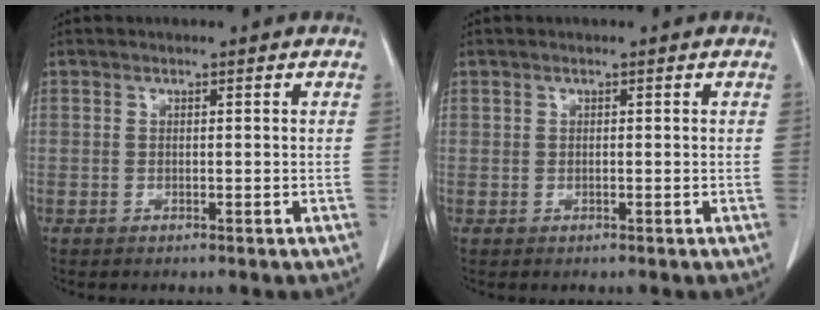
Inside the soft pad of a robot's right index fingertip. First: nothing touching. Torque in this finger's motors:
{"motor_torque": [-0.09, 0.20, 0.00, -0.01]}